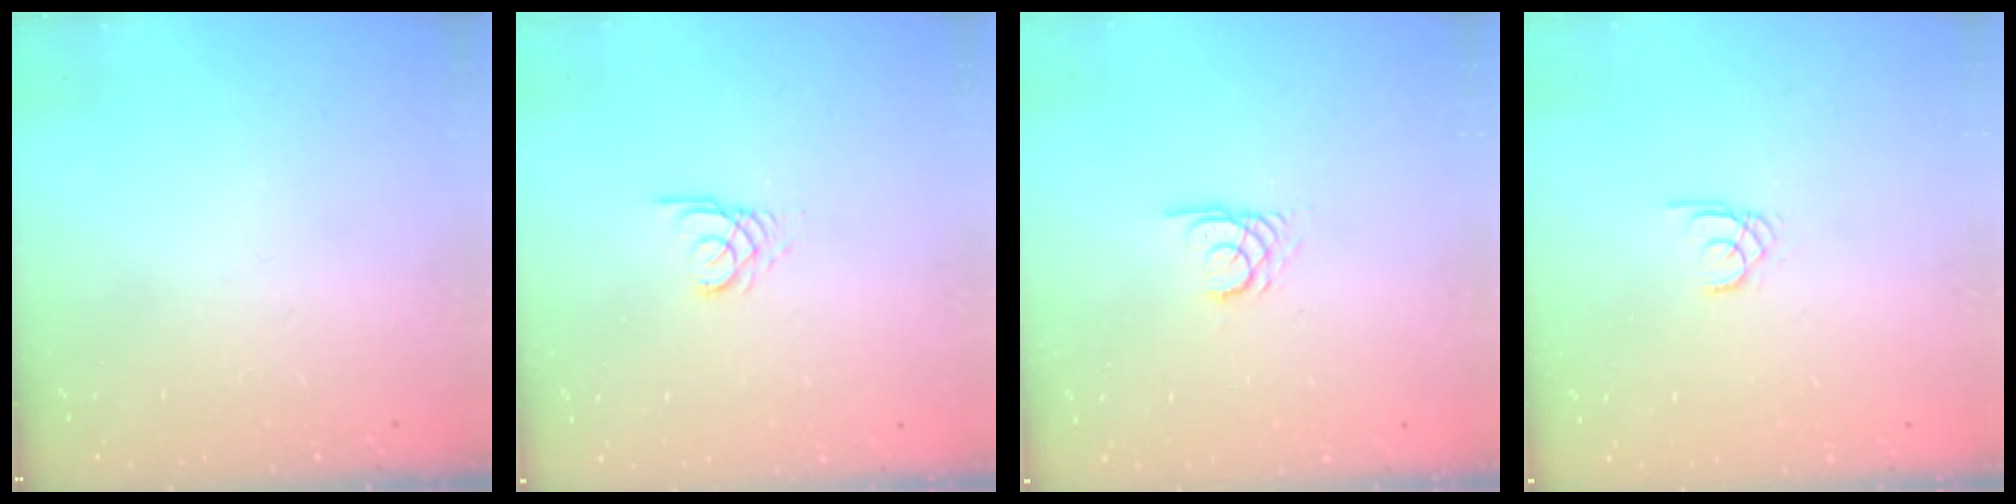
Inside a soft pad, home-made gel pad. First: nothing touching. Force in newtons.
{"total": 2.7, "press": 2.7, "slide": 0.3}
{"total": 2.7, "press": 2.7, "slide": 0.1}
{"total": 1.3, "press": 1.3, "slide": 0.1}